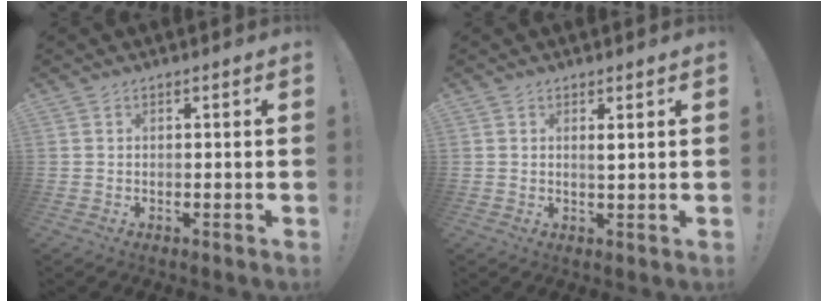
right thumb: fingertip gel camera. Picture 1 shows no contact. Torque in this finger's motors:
{"motor_torque": [-0.30, 0.09, -0.09, 0.10, 0.05]}